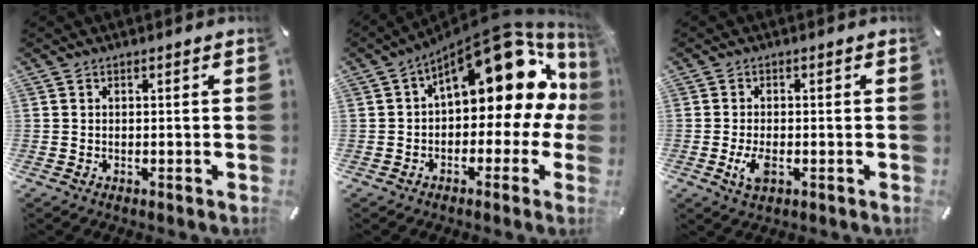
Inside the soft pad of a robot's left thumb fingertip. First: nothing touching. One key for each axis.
{"total": 18.0, "fx": 9.3, "fy": 8.5, "fz": 12.9, "tx": -0.169, "ty": -0.078, "tz": 0.151}
{"total": 4.1, "fx": -1.3, "fy": 2.0, "fz": 3.3, "tx": -0.082, "ty": -0.004, "tz": -0.026}